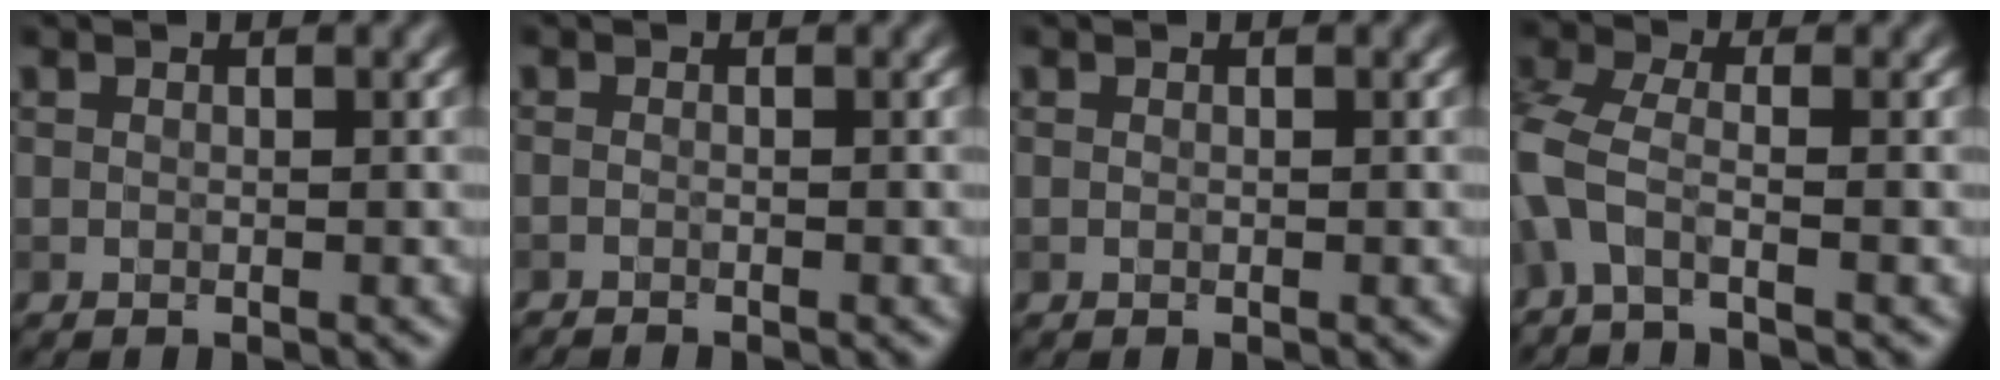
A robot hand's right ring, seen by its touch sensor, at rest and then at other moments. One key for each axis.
{"total": 0.9, "fx": -0.8, "fy": 0.1, "fz": 0.3, "tx": -0.001, "ty": -0.009, "tz": -0.017}
{"total": 0.0}
{"total": 4.3, "fx": -2.0, "fy": 1.6, "fz": 3.4, "tx": -0.091, "ty": -0.007, "tz": -0.056}